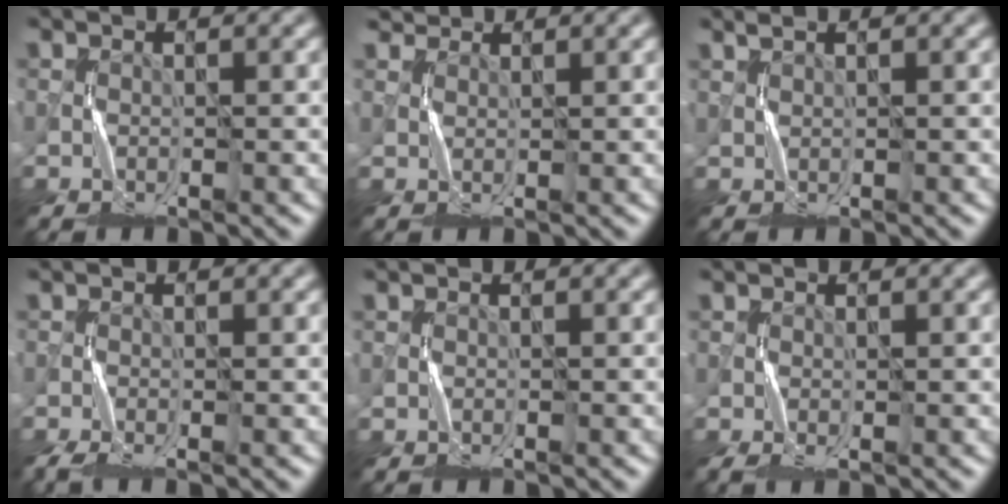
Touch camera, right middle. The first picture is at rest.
{"total": 1.6, "force": [1.5, 0.6, -0.2], "torque": [-0.002, 0.003, 0.030]}
{"total": 0.9, "force": [0.9, 0.1, 0.2], "torque": [-0.010, 0.000, 0.018]}
{"total": 2.4, "force": [-1.7, 0.5, 1.7], "torque": [-0.042, -0.004, -0.037]}
{"total": 0.0}
{"total": 1.3, "force": [-0.3, 0.3, 1.2], "torque": [-0.032, -0.004, -0.004]}